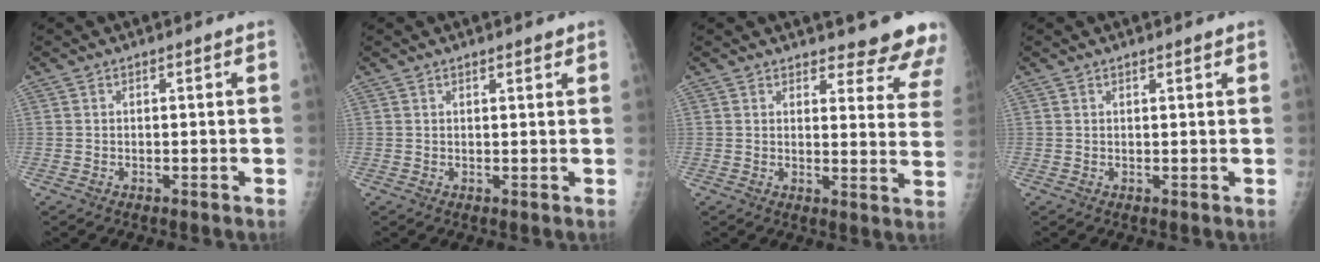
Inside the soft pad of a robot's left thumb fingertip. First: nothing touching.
{"total": 1.5, "force": [1.2, 0.3, 0.9], "torque": [-0.011, -0.007, 0.018]}
{"total": 13.1, "force": [12.5, 2.6, 2.9], "torque": [0.011, -0.107, 0.121]}
{"total": 1.1, "force": [0.9, 0.2, 0.7], "torque": [-0.008, -0.005, 0.015]}